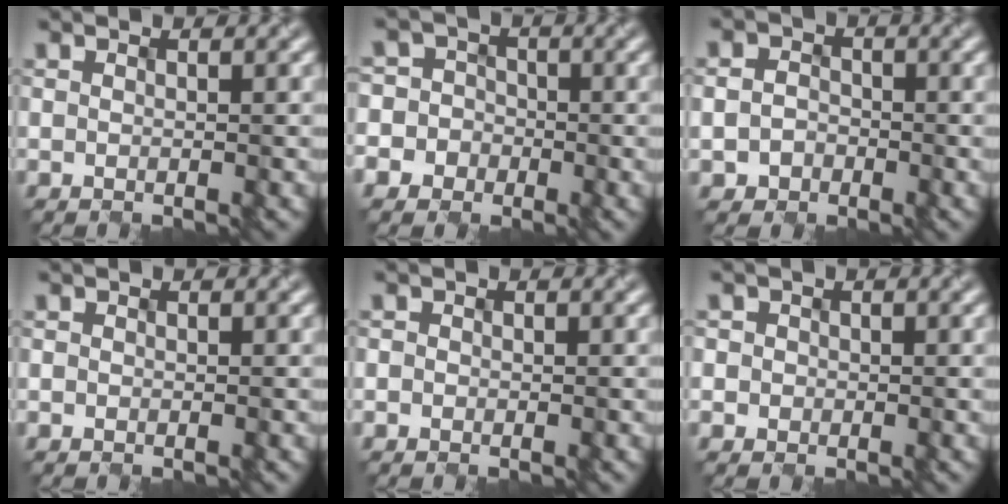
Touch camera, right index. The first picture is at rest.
{"total": 4.3, "force": [-1.5, 4.0, -0.1], "torque": [0.025, 0.026, -0.052]}
{"total": 2.1, "force": [-1.3, 1.6, 0.1], "torque": [-0.006, -0.001, -0.021]}
{"total": 0.6, "force": [-0.4, -0.2, -0.4], "torque": [0.000, 0.000, 0.002]}
{"total": 0.6, "force": [-0.5, 0.1, -0.4], "torque": [0.003, 0.000, -0.001]}
{"total": 1.1, "force": [-0.5, 0.8, -0.5], "torque": [0.006, -0.003, -0.001]}